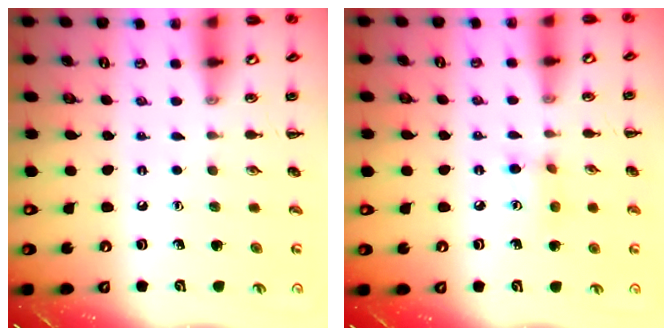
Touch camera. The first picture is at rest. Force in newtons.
{"total": 5.4, "press": 5.3, "slide": 1.2}